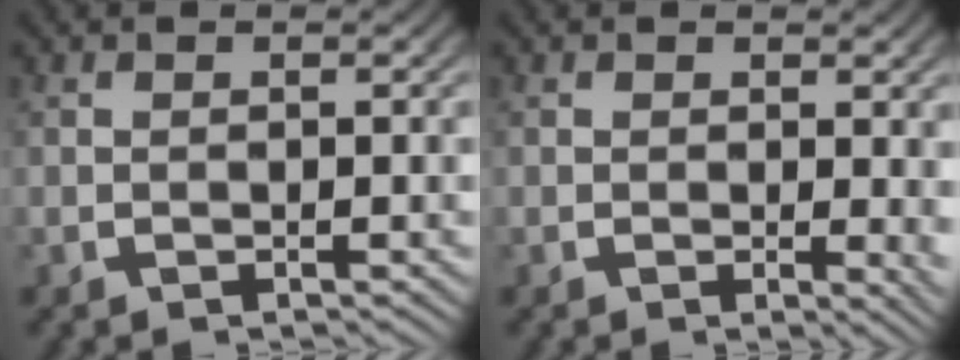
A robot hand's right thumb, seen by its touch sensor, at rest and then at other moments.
{"total": 1.7, "force": [0.3, 0.6, 1.6], "torque": [-0.009, -0.005, 0.004]}